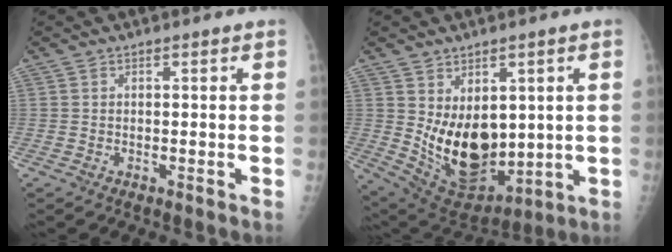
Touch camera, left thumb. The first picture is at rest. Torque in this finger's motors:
{"motor_torque": [1.82, 1.89, 0.85, -0.90, 0.16]}